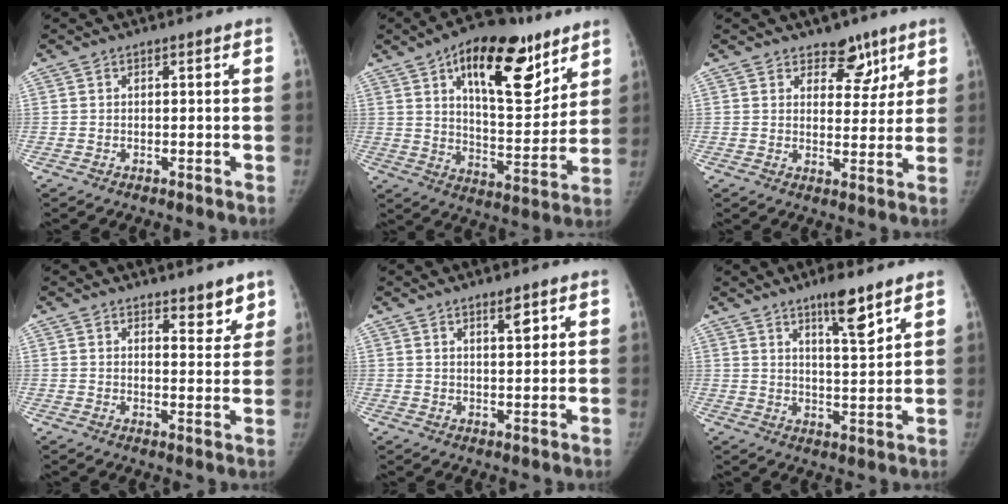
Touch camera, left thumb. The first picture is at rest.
{"total": 21.9, "force": [11.6, 9.8, 15.8], "torque": [-0.192, -0.047, 0.182]}
{"total": 6.7, "force": [4.4, 4.2, 2.8], "torque": [0.003, -0.024, 0.064]}
{"total": 5.2, "force": [3.9, 2.2, 2.7], "torque": [-0.005, -0.027, 0.053]}
{"total": 3.8, "force": [2.1, 1.3, 2.8], "torque": [-0.034, -0.013, 0.033]}
{"total": 8.0, "force": [5.3, 1.4, 5.8], "torque": [-0.088, -0.037, 0.088]}